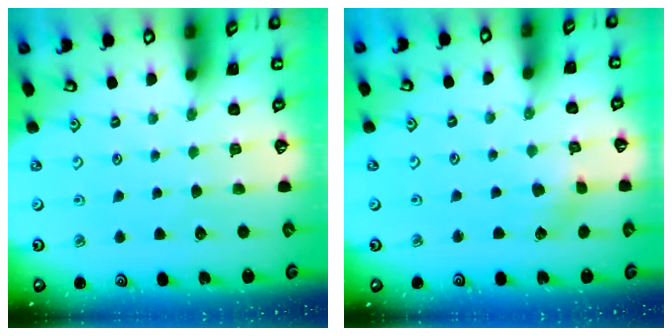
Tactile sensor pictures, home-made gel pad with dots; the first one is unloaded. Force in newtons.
{"total": 2.9, "press": 2.9, "slide": 0.1}